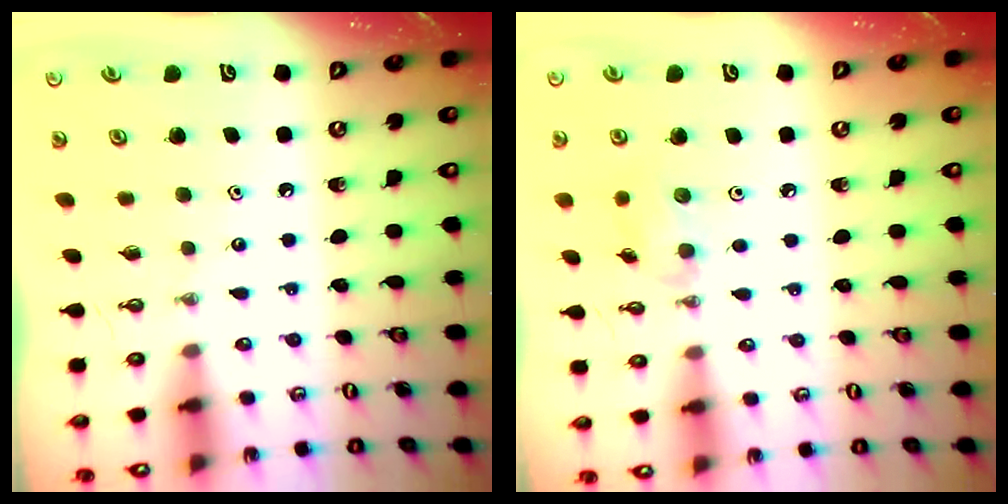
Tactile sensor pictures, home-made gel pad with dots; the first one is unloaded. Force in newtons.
{"total": 6.2, "press": 6.2, "slide": 0.6}